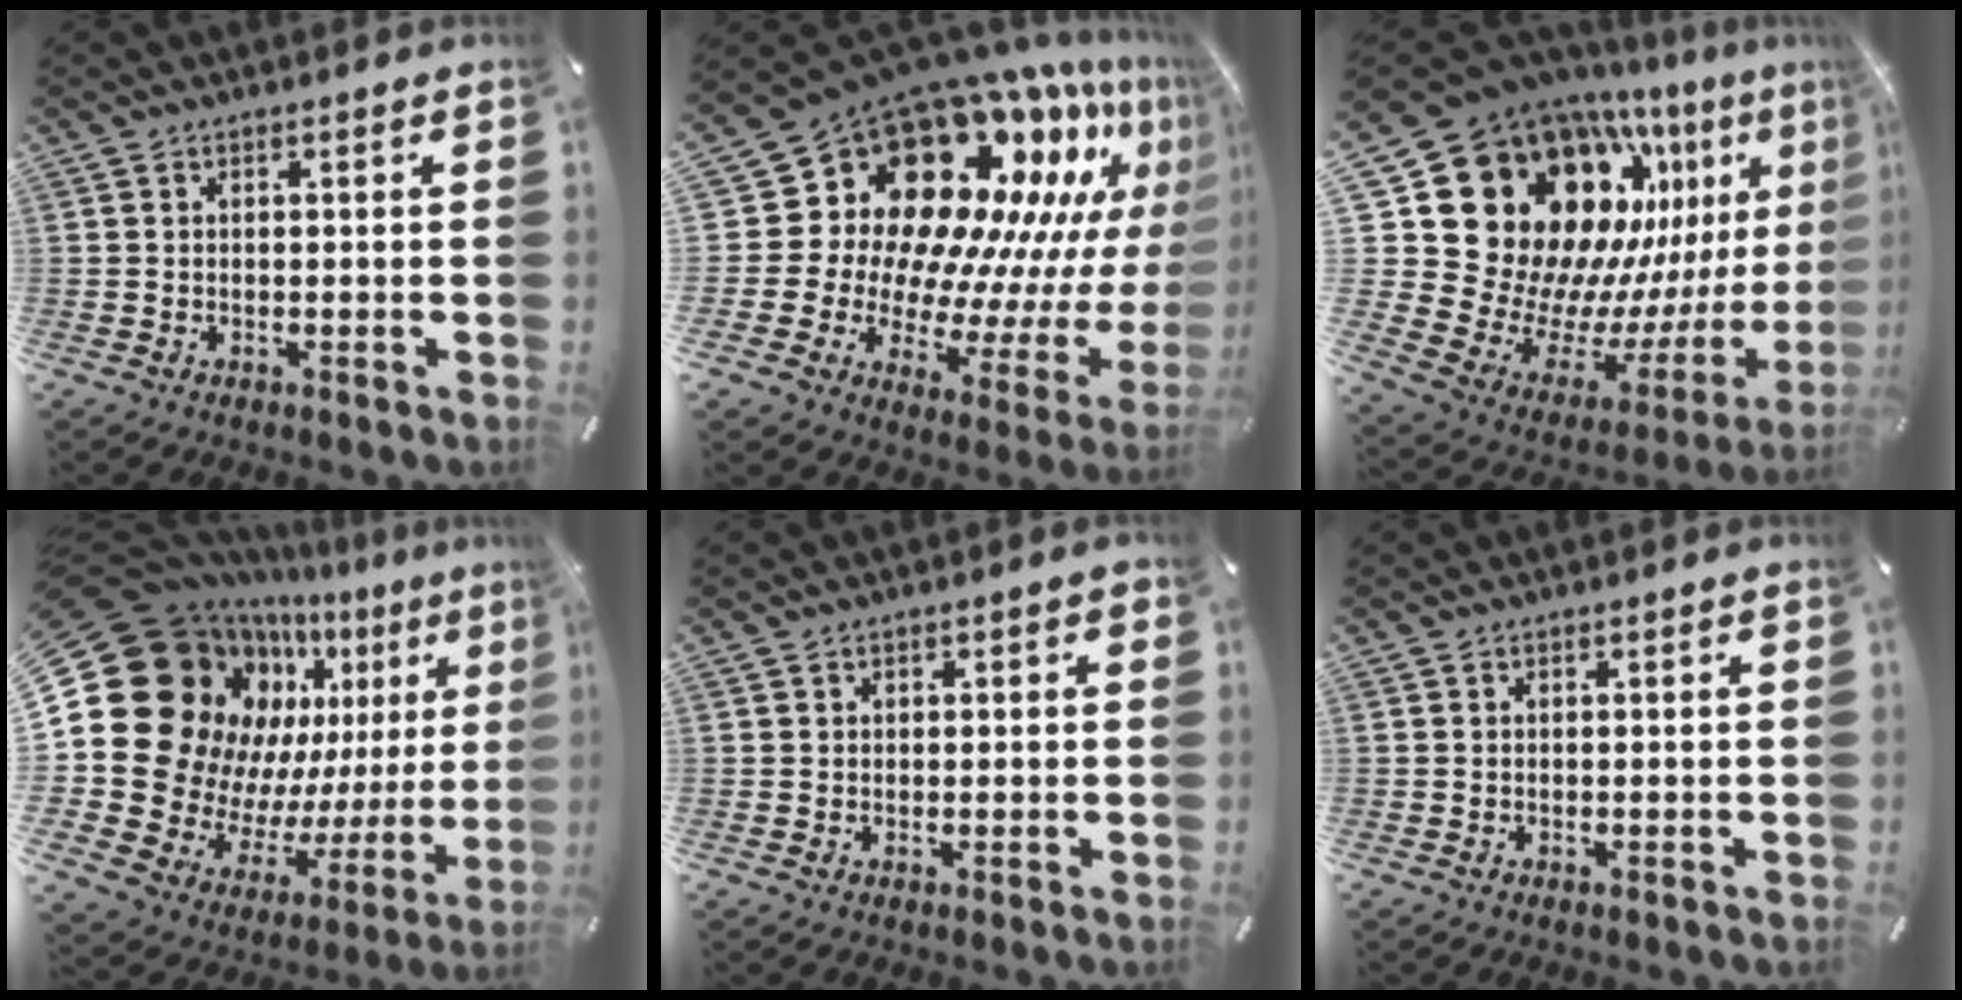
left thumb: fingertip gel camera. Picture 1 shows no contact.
{"total": 24.6, "force": [12.9, 16.0, 13.5], "torque": [-0.189, -0.178, 0.258]}
{"total": 25.9, "force": [11.4, 19.3, 13.1], "torque": [-0.187, -0.164, 0.261]}
{"total": 21.3, "force": [8.0, 16.5, 10.7], "torque": [-0.151, -0.115, 0.188]}
{"total": 0.9, "force": [0.3, 0.9, 0.2], "torque": [0.005, 0.003, 0.002]}
{"total": 0.0}